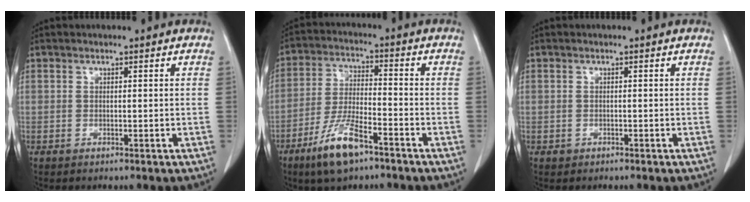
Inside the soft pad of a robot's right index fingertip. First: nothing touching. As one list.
[{"total": 9.9, "force": [-6.3, 2.4, 7.2], "torque": [-0.150, -0.015, -0.117]}, {"total": 0.8, "force": [-0.4, 0.6, 0.0], "torque": [-0.008, 0.002, -0.006]}]